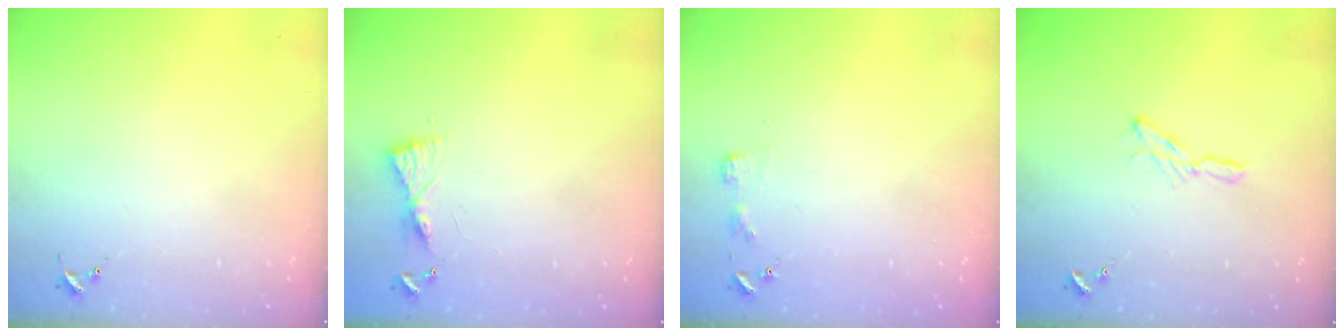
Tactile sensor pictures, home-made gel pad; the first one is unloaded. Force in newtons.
{"total": 5.6, "press": 5.6, "slide": 0.5}
{"total": 2.9, "press": 2.9, "slide": 0.3}
{"total": 5.7, "press": 5.7, "slide": 0.1}